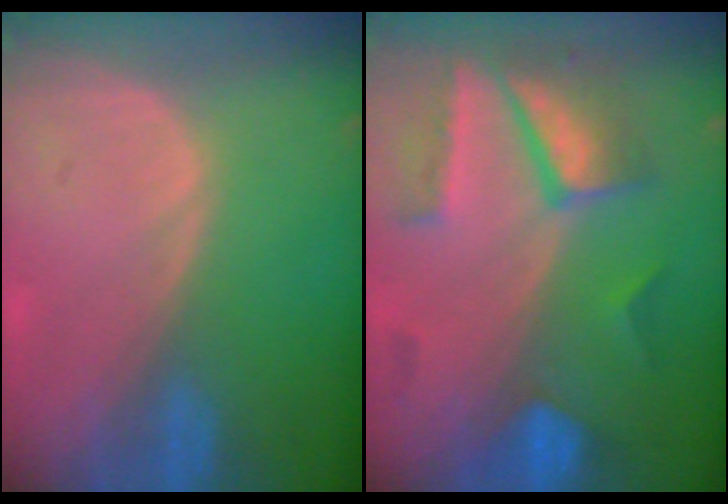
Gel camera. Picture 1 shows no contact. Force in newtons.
{"total": 8.7, "press": 7.8, "slide": 3.9}